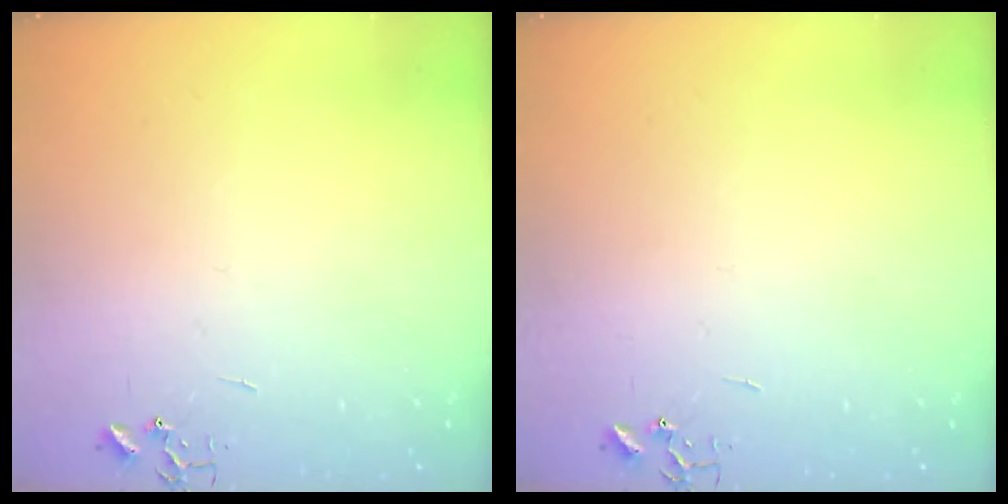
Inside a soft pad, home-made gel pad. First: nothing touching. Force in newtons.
{"total": 0.0}